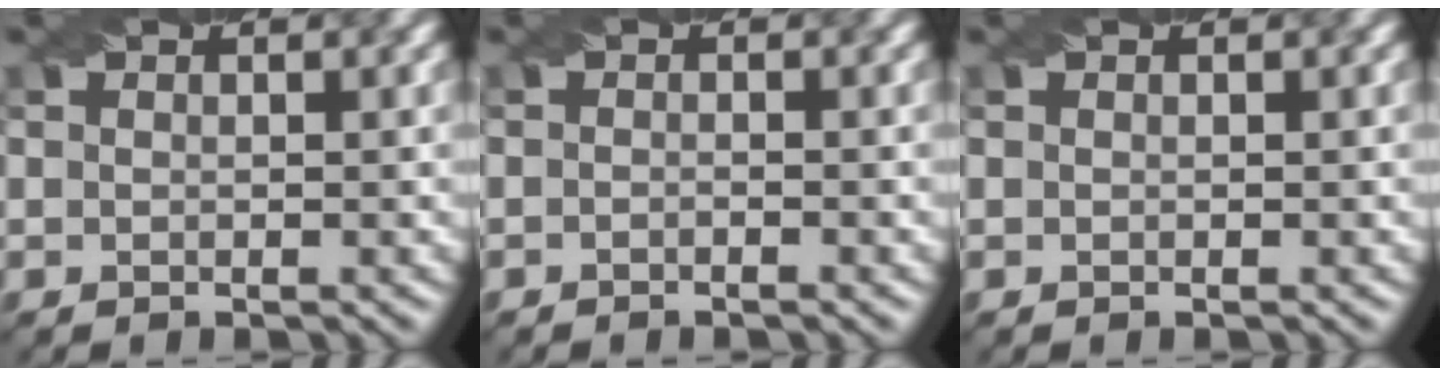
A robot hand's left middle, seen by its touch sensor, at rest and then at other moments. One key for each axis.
{"total": 0.7, "fx": -0.6, "fy": 0.1, "fz": 0.3, "tx": -0.006, "ty": 0.000, "tz": -0.011}
{"total": 0.0}